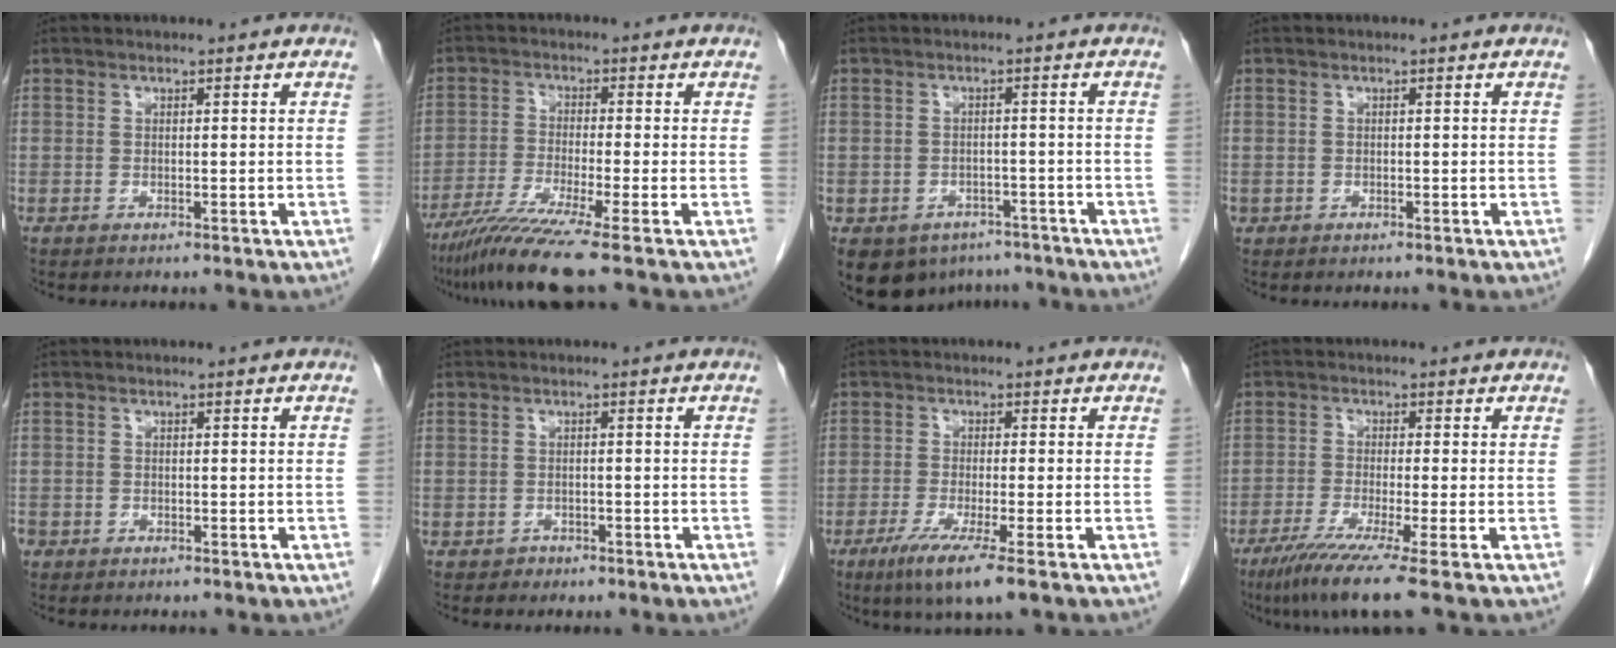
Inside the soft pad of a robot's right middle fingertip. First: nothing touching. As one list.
[{"total": 8.2, "force": [-6.3, -1.7, 5.0], "torque": [-0.091, -0.035, -0.115]}, {"total": 9.4, "force": [-6.4, 6.5, 2.5], "torque": [-0.049, 0.001, -0.081]}, {"total": 0.6, "force": [-0.2, 0.5, 0.1], "torque": [-0.002, 0.003, -0.002]}, {"total": 2.0, "force": [-1.3, 1.4, 0.6], "torque": [-0.016, 0.000, -0.024]}, {"total": 1.3, "force": [-0.9, 0.9, 0.0], "torque": [-0.003, 0.004, -0.014]}, {"total": 7.1, "force": [-4.1, -0.2, 5.7], "torque": [-0.106, -0.024, -0.072]}, {"total": 7.9, "force": [-5.3, -1.3, 5.7], "torque": [-0.094, -0.025, -0.093]}]